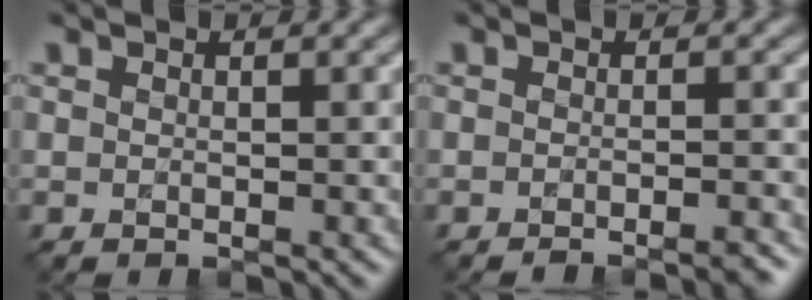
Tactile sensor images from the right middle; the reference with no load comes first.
{"total": 2.4, "force": [-1.9, 0.4, 1.4], "torque": [-0.008, 0.002, -0.030]}